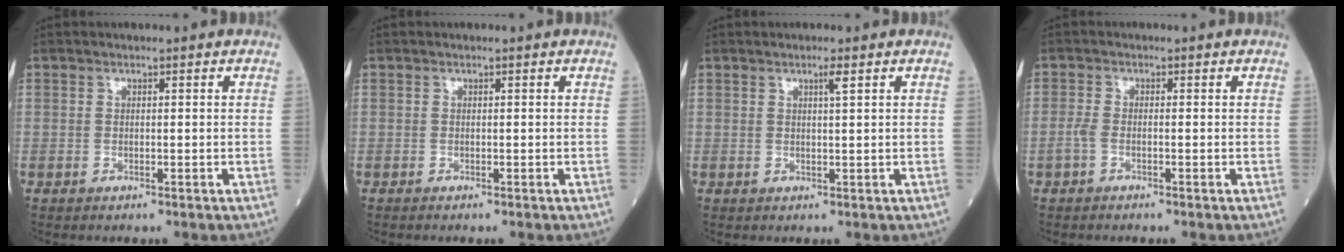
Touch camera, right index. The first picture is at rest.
{"total": 0.0}
{"total": 1.4, "force": [0.8, -0.2, 1.2], "torque": [-0.024, -0.002, 0.014]}
{"total": 1.6, "force": [-0.8, 0.5, 1.3], "torque": [-0.038, 0.000, -0.019]}